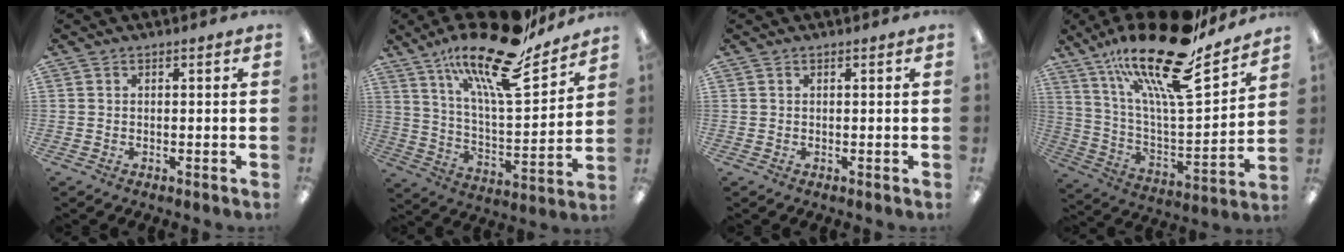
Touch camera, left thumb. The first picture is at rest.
{"total": 23.6, "force": [17.7, 6.1, 14.3], "torque": [-0.236, -0.112, 0.293]}
{"total": 0.0}
{"total": 26.0, "force": [19.2, 7.0, 16.1], "torque": [-0.271, -0.120, 0.321]}